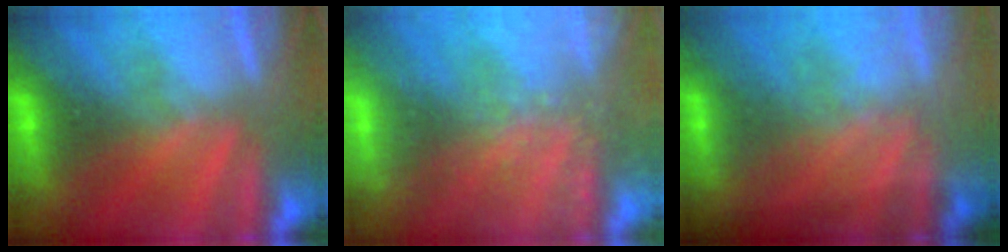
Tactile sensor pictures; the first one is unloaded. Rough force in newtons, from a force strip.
{"total": 9.0}
{"total": 1.3}